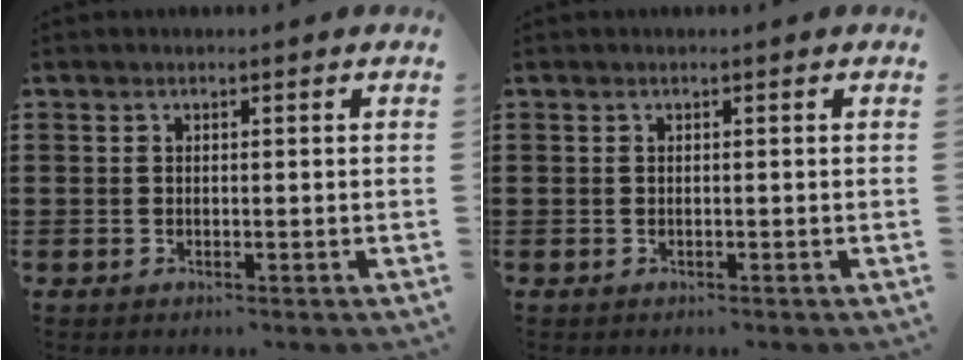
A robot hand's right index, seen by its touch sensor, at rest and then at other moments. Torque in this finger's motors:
{"motor_torque": [0.21, -0.12, 0.00, 0.01]}